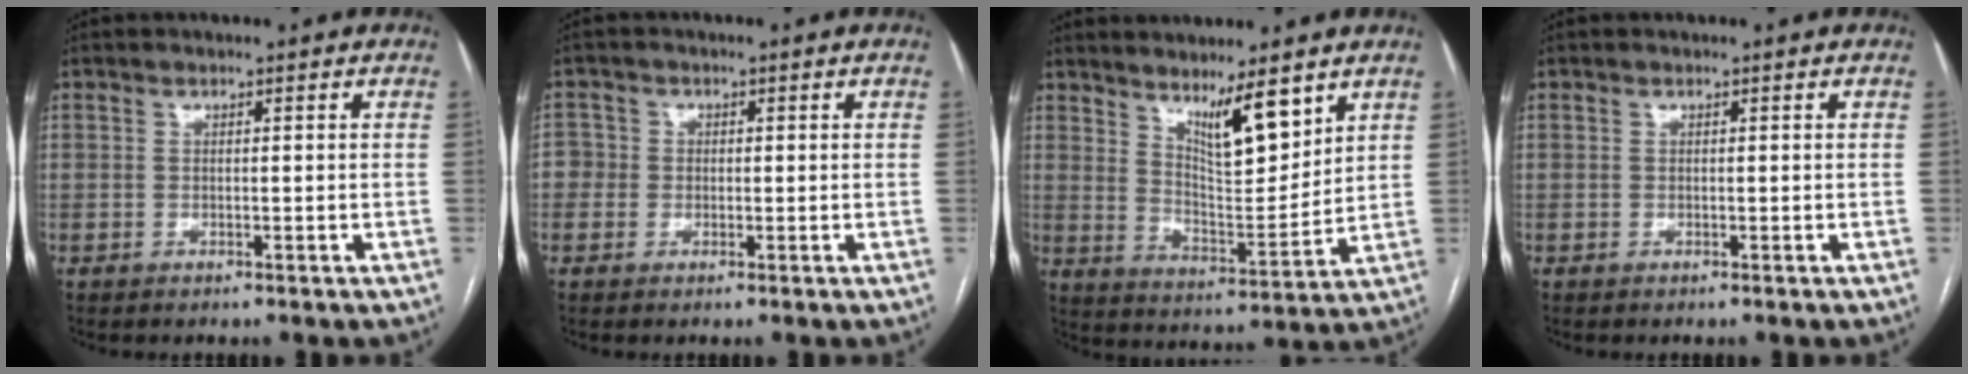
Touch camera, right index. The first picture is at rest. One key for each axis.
{"total": 2.7, "fx": -0.3, "fy": 2.7, "fz": 0.3, "tx": 0.009, "ty": 0.012, "tz": -0.011}
{"total": 9.0, "fx": 6.1, "fy": 1.5, "fz": 6.5, "tx": -0.117, "ty": -0.013, "tz": 0.115}
{"total": 0.0}